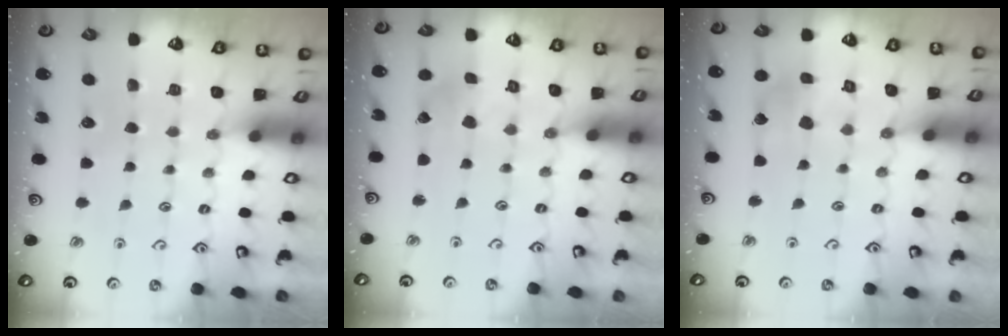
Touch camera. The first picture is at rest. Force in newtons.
{"total": 1.6, "press": 1.6, "slide": 0.0}
{"total": 8.1, "press": 8.0, "slide": 1.0}